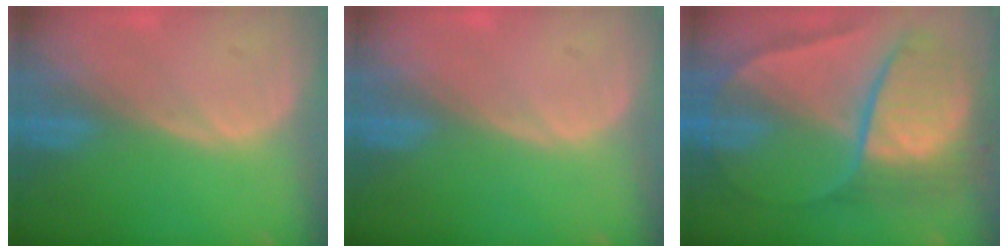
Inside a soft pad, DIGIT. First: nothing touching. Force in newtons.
{"total": 0.0}
{"total": 10.8, "press": 10.7, "slide": 1.1}